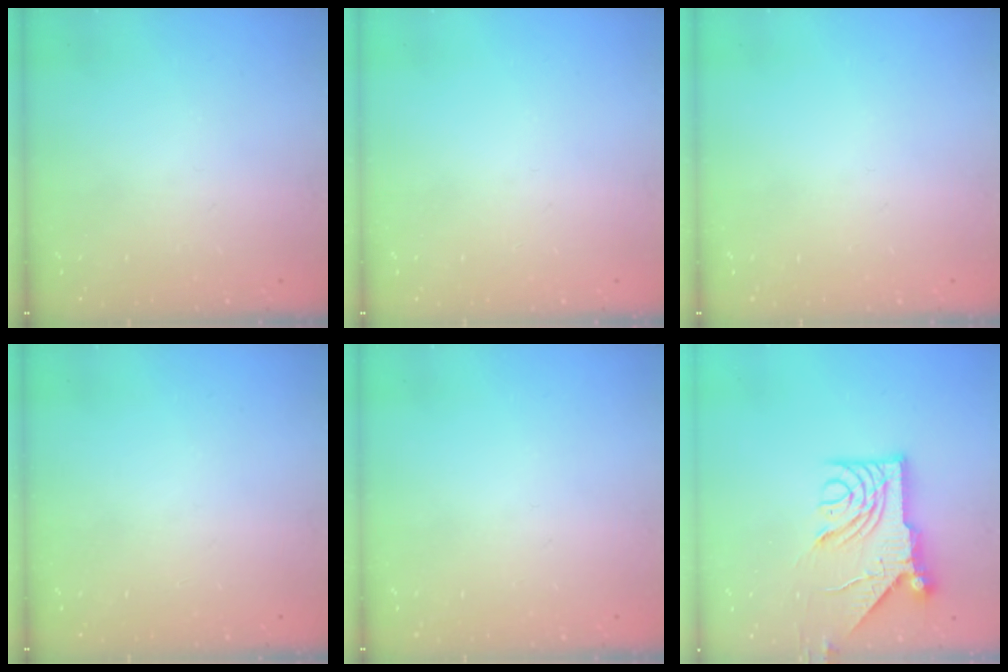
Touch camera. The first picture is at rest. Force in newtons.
{"total": 0.0}
{"total": 0.0}
{"total": 0.0}
{"total": 0.0}
{"total": 12.8, "press": 12.8, "slide": 0.8}